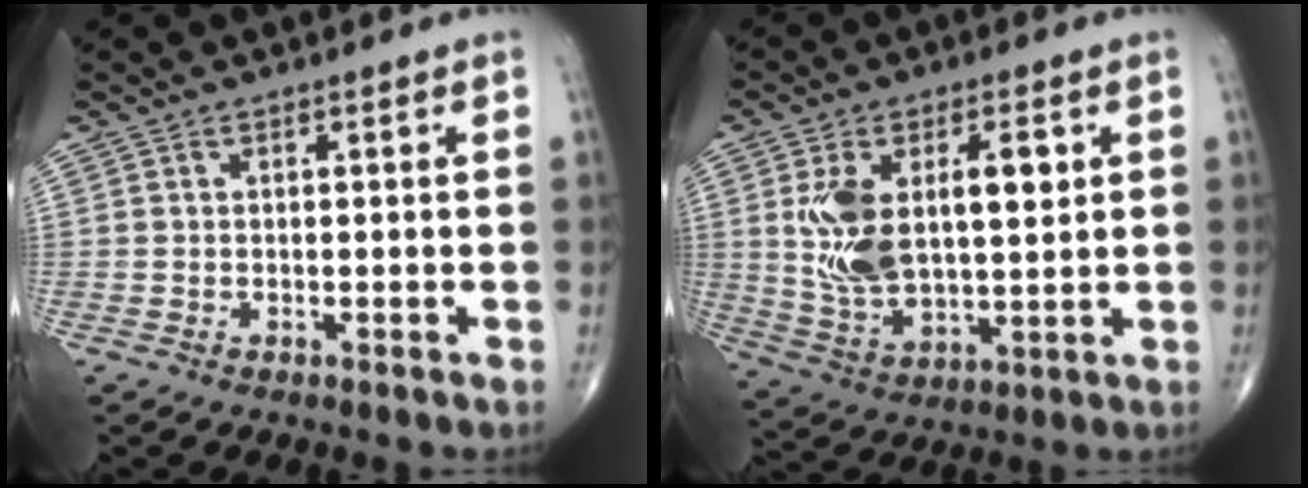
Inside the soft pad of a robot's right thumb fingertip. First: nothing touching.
{"total": 15.3, "force": [3.2, 7.6, 12.9], "torque": [-0.227, -0.011, 0.070]}